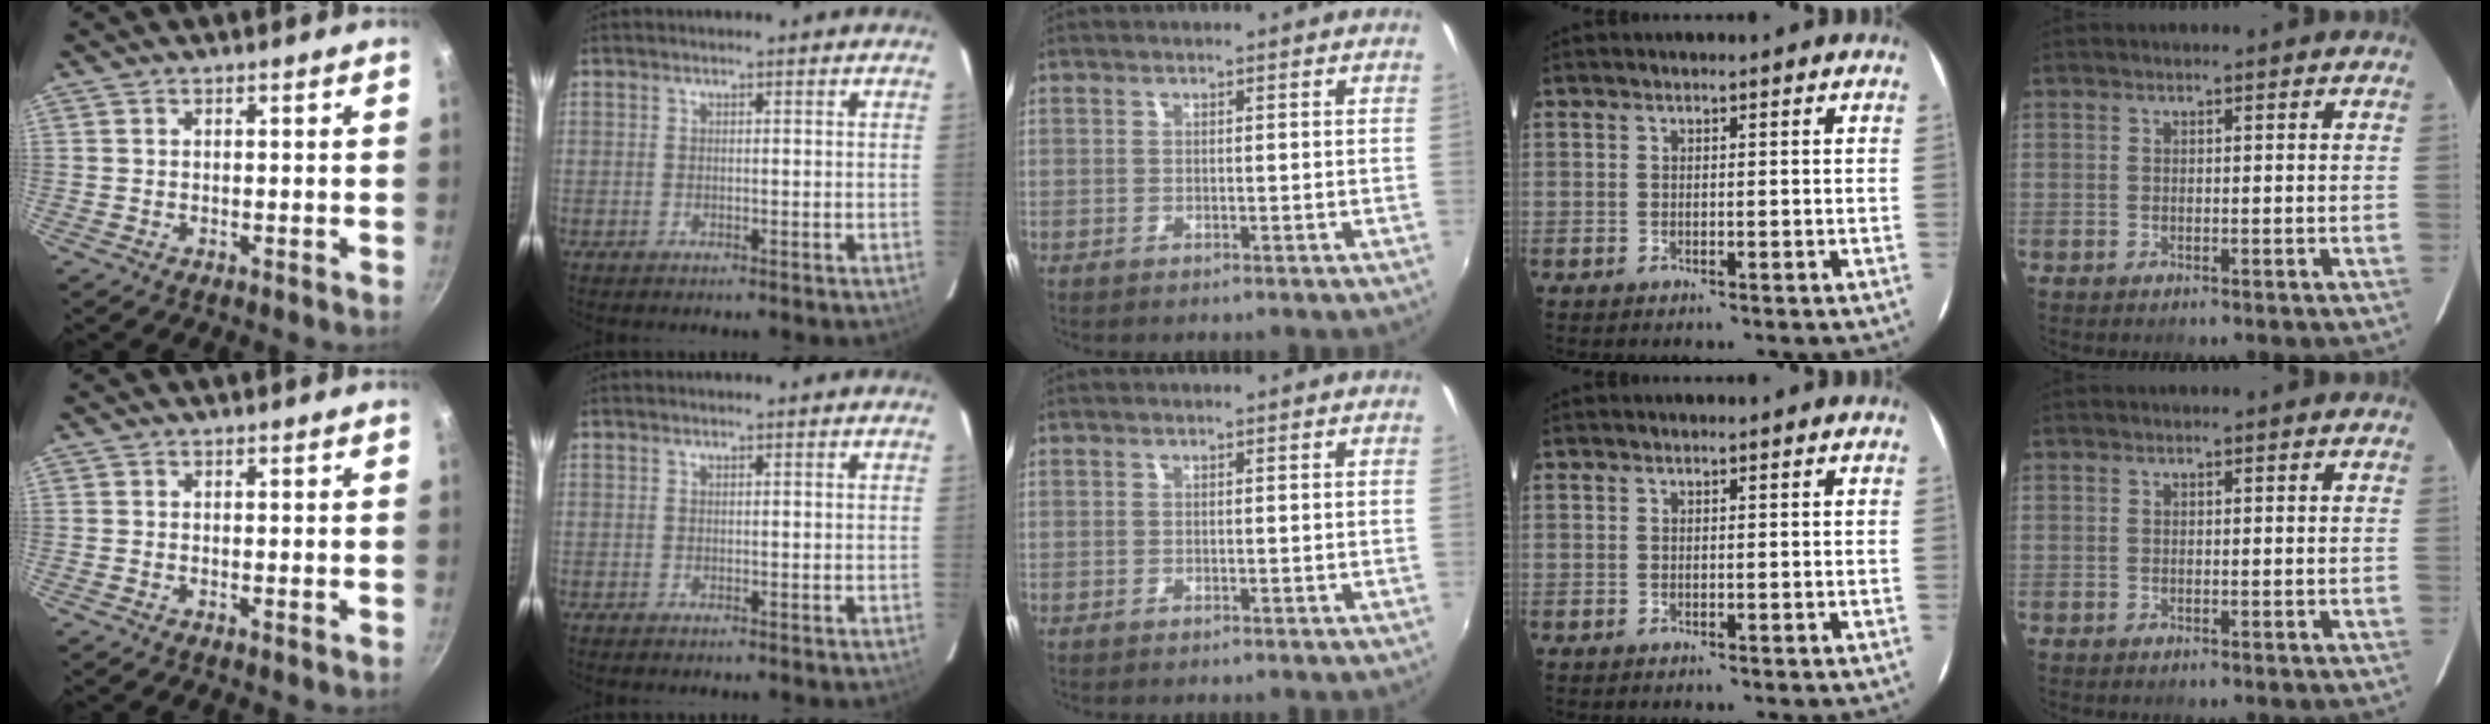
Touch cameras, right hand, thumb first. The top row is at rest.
{}